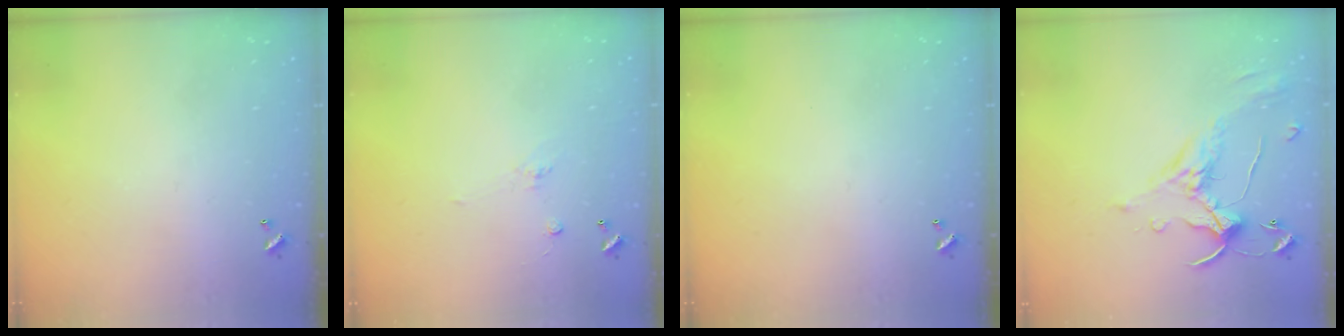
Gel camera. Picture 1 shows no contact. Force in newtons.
{"total": 1.7, "press": 1.5, "slide": 0.8}
{"total": 0.0}
{"total": 1.3, "press": 0.8, "slide": 1.0}